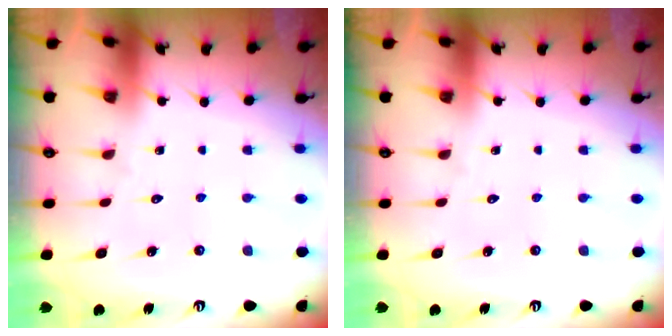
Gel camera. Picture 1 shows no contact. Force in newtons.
{"total": 0.0}